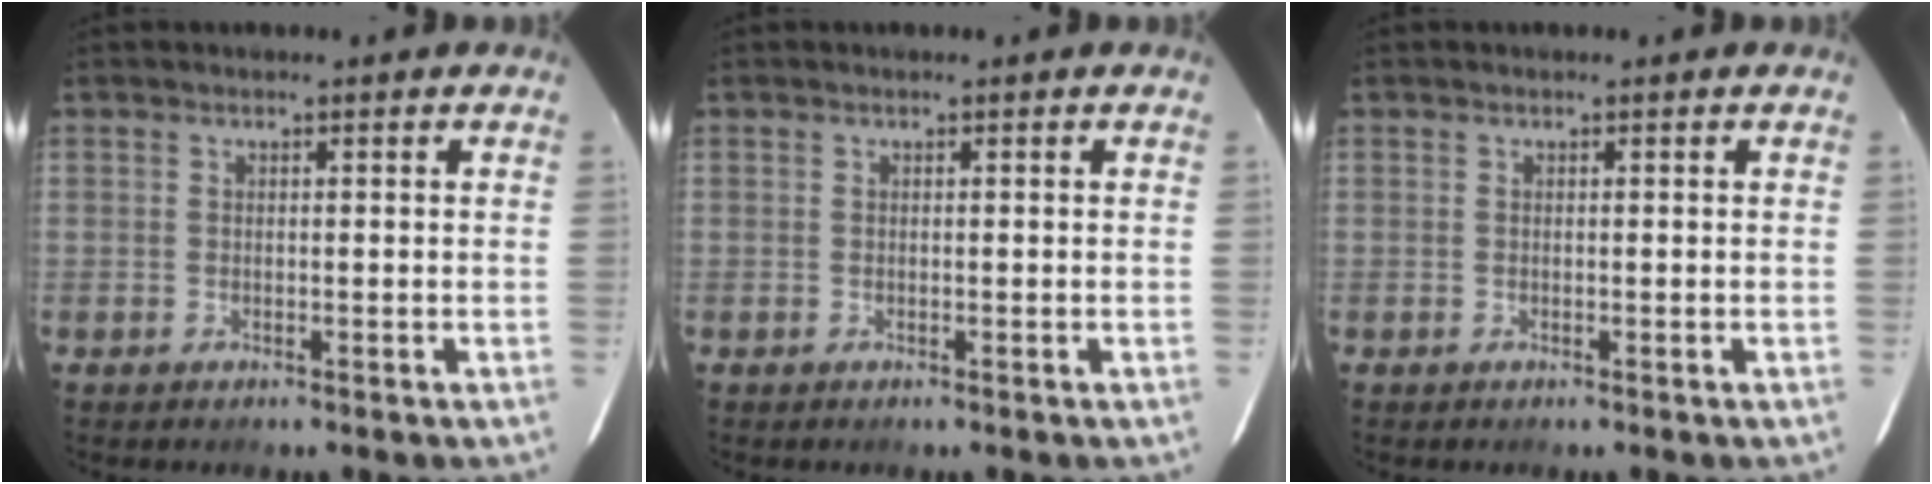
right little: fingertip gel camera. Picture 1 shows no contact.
{"total": 0.0}
{"total": 0.0}